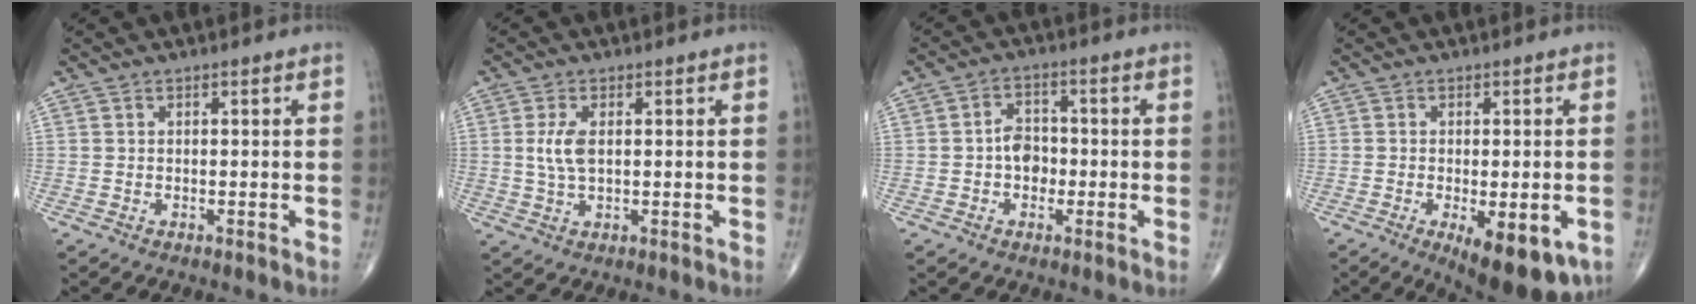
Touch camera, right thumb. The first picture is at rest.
{"total": 4.4, "force": [0.6, 2.0, 3.8], "torque": [-0.088, -0.002, 0.014]}
{"total": 5.0, "force": [-0.9, 3.7, 3.2], "torque": [-0.032, 0.017, -0.023]}
{"total": 12.5, "force": [-5.2, 5.0, 10.2], "torque": [-0.121, -0.008, -0.063]}